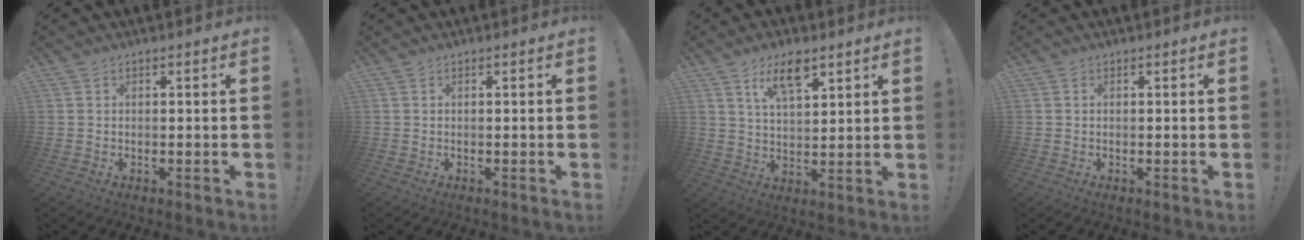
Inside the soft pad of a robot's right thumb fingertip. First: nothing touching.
{"total": 0.0}
{"total": 9.2, "force": [5.5, 3.6, 6.4], "torque": [-0.103, -0.021, 0.094]}
{"total": 0.0}